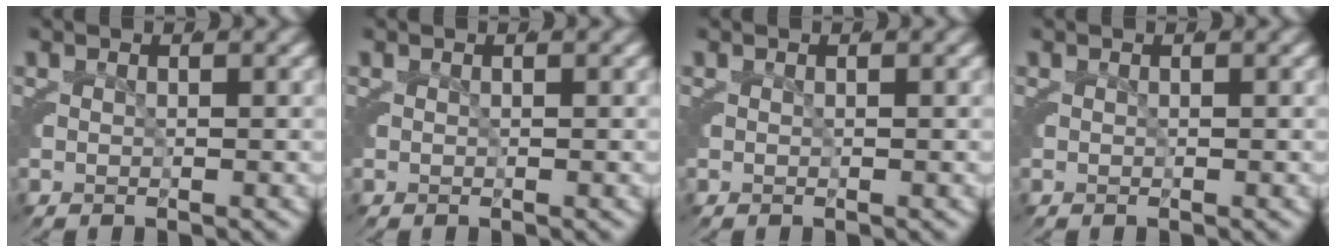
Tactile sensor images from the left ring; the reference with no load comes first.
{"total": 0.0}
{"total": 0.0}
{"total": 0.0}